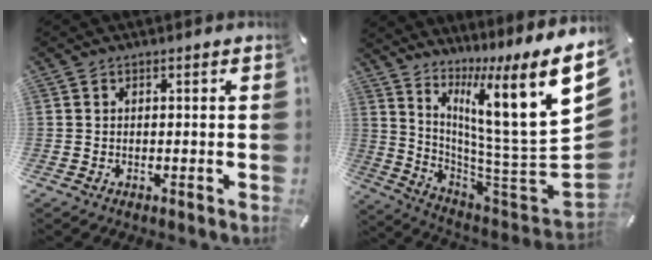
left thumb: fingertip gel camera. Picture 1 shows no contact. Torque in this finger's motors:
{"motor_torque": [3.56, 1.45, 0.95, -0.94, 0.65]}